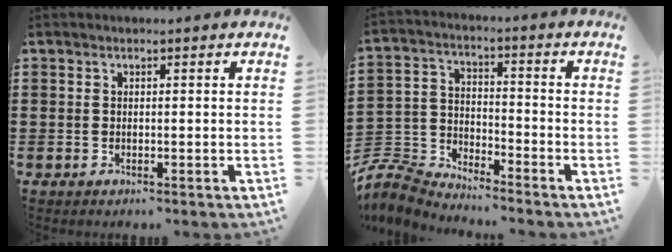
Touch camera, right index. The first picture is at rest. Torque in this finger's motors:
{"motor_torque": [-0.20, 0.00, -1.05, -0.21]}